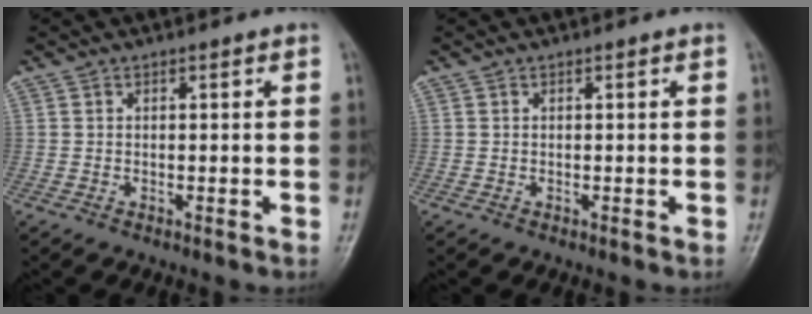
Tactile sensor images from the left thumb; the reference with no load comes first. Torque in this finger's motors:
{"motor_torque": [0.01, 0.06, -0.04, -0.04, 0.00]}